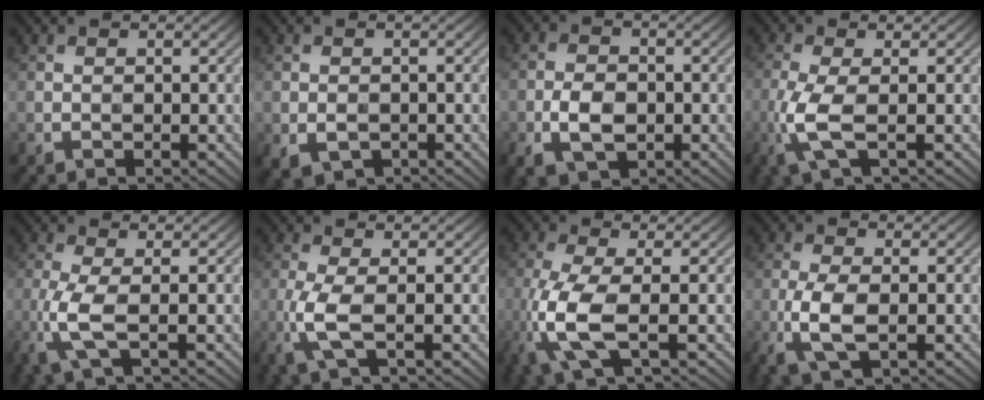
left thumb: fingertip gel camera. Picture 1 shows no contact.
{"total": 2.7, "force": [-1.0, 1.9, 1.7], "torque": [-0.038, -0.014, -0.016]}
{"total": 5.3, "force": [-1.9, 3.3, 3.7], "torque": [-0.077, -0.007, -0.039]}
{"total": 5.0, "force": [-1.3, 1.3, 4.7], "torque": [-0.115, -0.001, -0.034]}
{"total": 5.1, "force": [-1.6, 1.2, 4.7], "torque": [-0.115, -0.002, -0.043]}
{"total": 4.6, "force": [-1.3, 1.0, 4.3], "torque": [-0.103, 0.000, -0.036]}
{"total": 8.4, "force": [-2.6, 2.5, 7.6], "torque": [-0.184, -0.003, -0.065]}
{"total": 6.3, "force": [-2.1, 2.5, 5.3], "torque": [-0.129, -0.003, -0.048]}